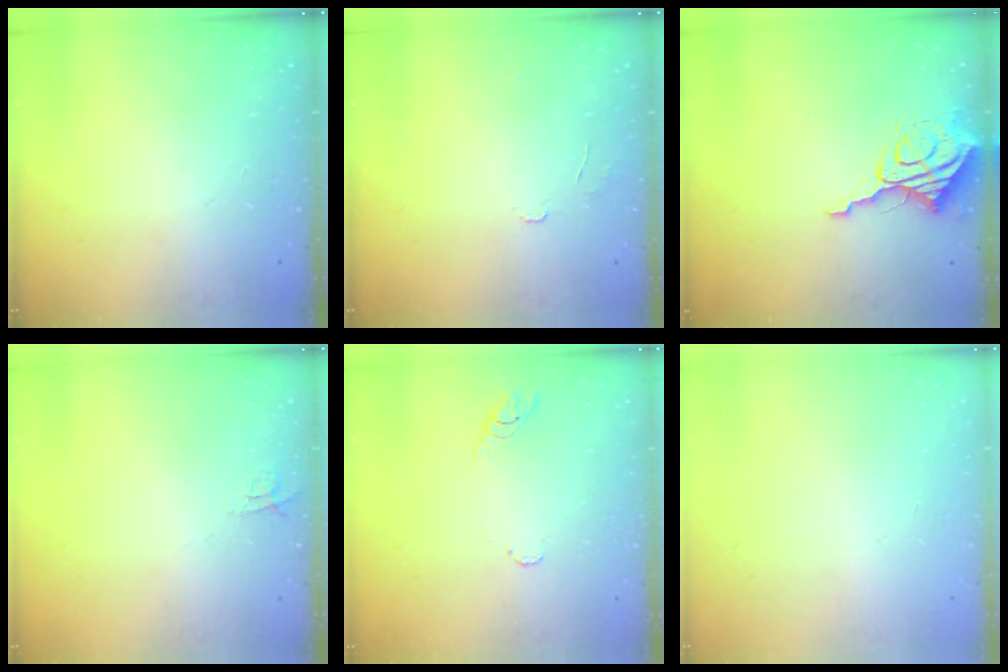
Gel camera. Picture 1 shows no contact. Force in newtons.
{"total": 4.3, "press": 4.3, "slide": 0.4}
{"total": 11.7, "press": 11.6, "slide": 1.4}
{"total": 2.9, "press": 2.9, "slide": 0.3}
{"total": 3.5, "press": 3.5, "slide": 0.2}
{"total": 0.0}